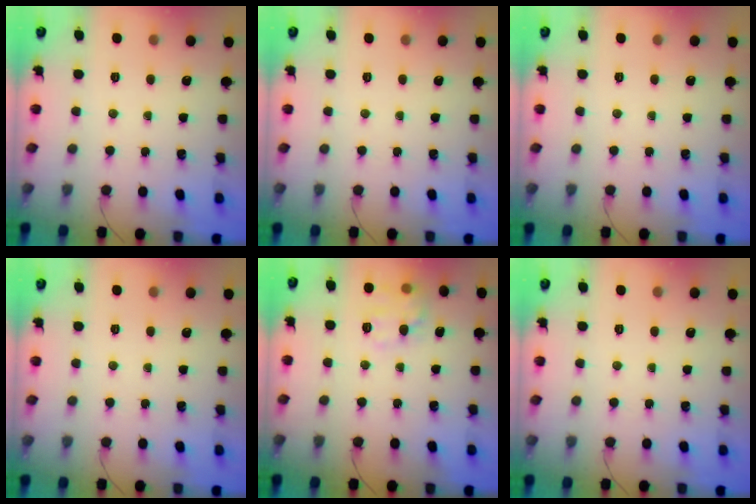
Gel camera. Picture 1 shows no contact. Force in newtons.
{"total": 0.0}
{"total": 0.0}
{"total": 0.0}
{"total": 11.4, "press": 11.3, "slide": 0.5}
{"total": 0.0}